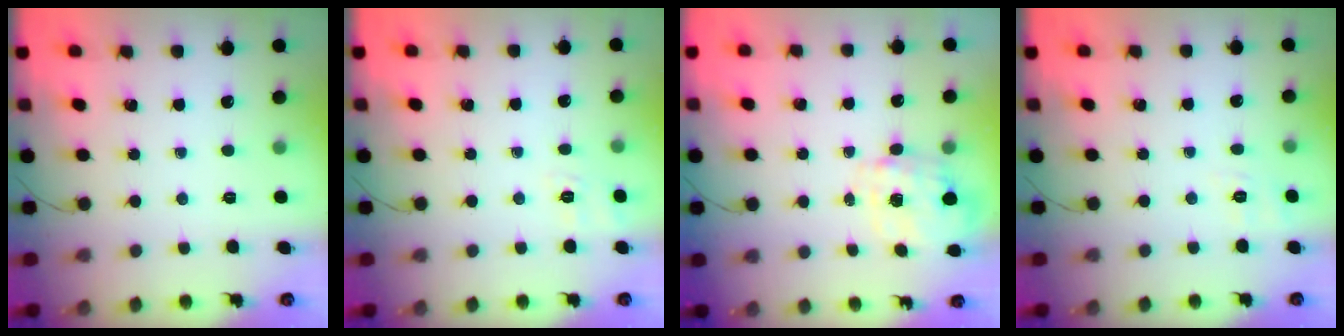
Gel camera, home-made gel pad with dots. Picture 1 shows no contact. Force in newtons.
{"total": 2.2, "press": 0.8, "slide": 2.0}
{"total": 3.6, "press": 3.5, "slide": 0.7}
{"total": 2.5, "press": 1.0, "slide": 2.3}